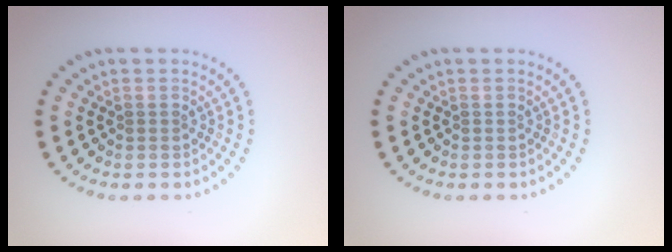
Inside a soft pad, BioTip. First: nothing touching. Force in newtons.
{"total": 0.0}